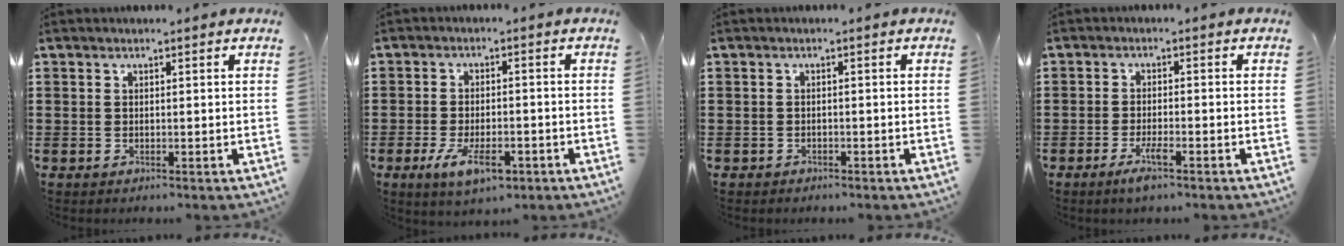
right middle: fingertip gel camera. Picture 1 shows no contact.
{"total": 6.1, "force": [-3.3, 2.6, 4.5], "torque": [-0.098, -0.004, -0.063]}
{"total": 1.0, "force": [-0.8, 0.5, -0.1], "torque": [0.000, 0.001, -0.020]}
{"total": 3.3, "force": [-1.9, 0.4, 2.7], "torque": [-0.057, -0.006, -0.037]}